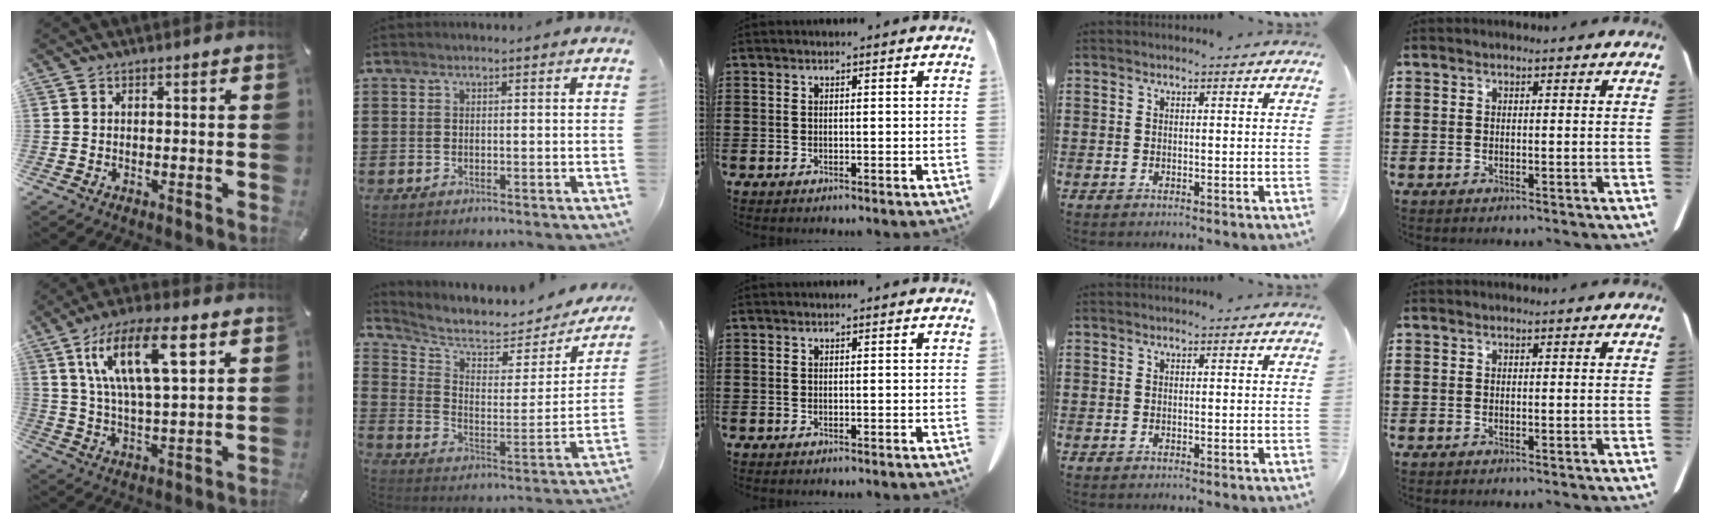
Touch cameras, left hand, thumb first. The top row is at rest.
{"thumb": {"total": 16.5, "force": [7.8, 6.0, 13.3], "torque": [-0.257, -0.006, 0.126]}, "index": {"total": 5.4, "force": [4.6, 1.6, 2.4], "torque": [-0.074, -0.036, 0.076]}}